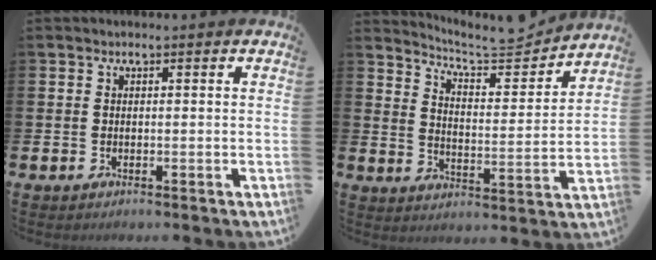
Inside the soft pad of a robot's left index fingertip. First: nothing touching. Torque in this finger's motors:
{"motor_torque": [-0.62, -0.81, 0.15, 0.04]}